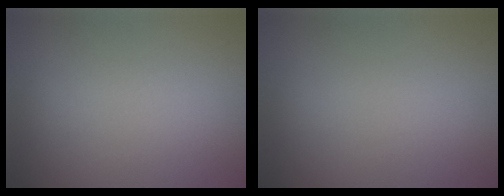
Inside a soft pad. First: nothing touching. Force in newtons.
{"total": 0.0}